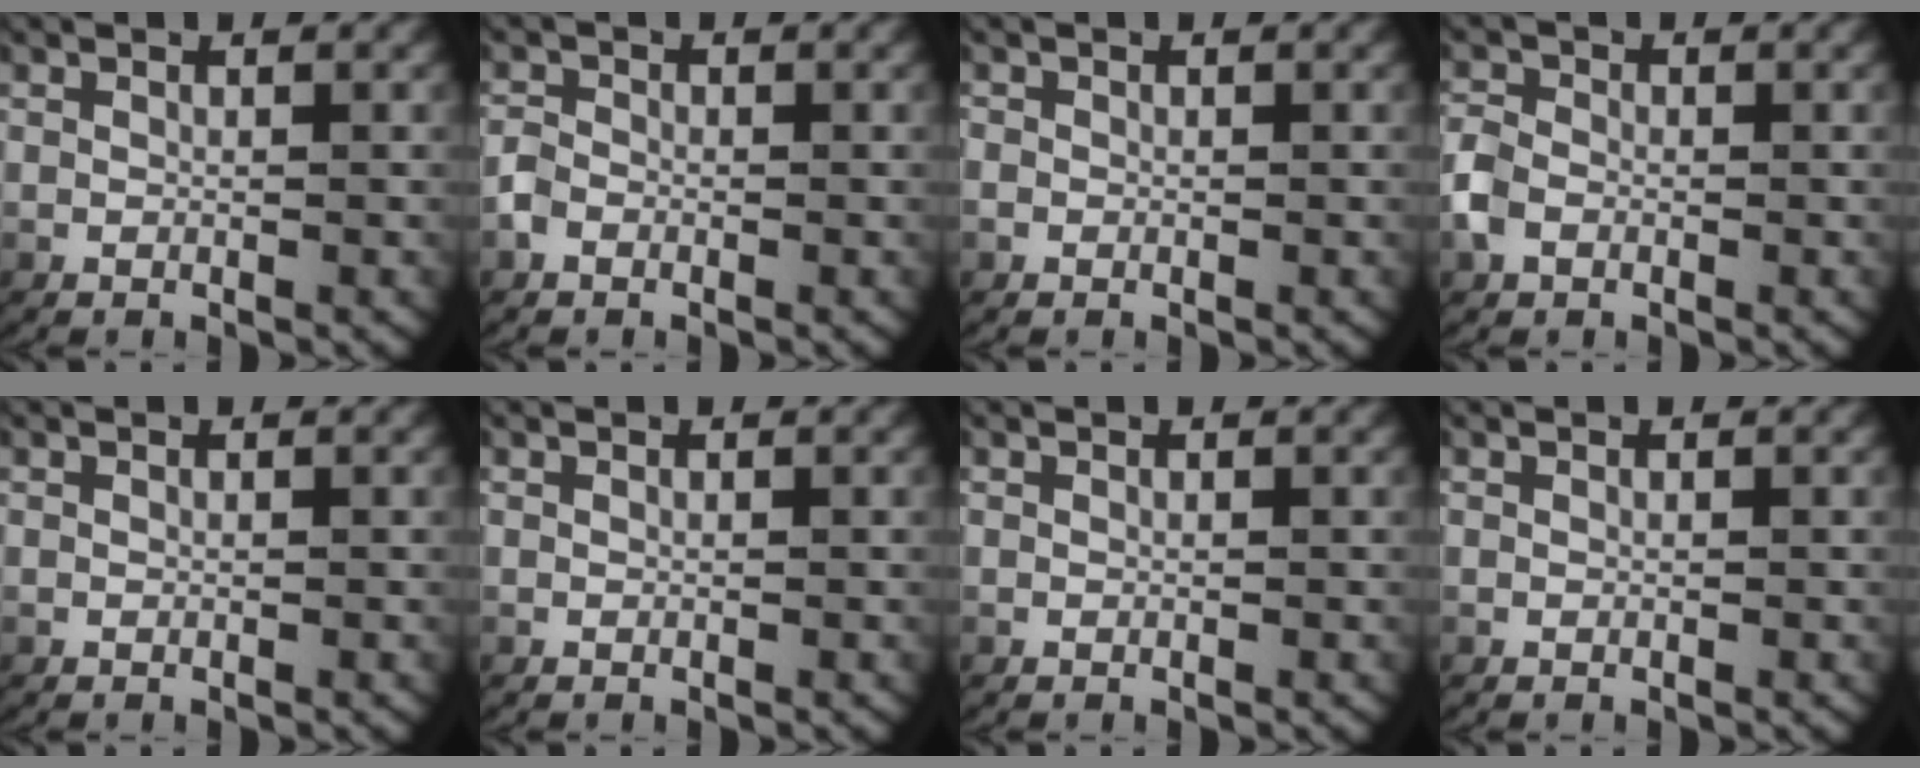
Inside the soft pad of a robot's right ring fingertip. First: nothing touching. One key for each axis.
{"total": 1.3, "fx": -0.7, "fy": 0.9, "fz": 0.5, "tx": -0.019, "ty": -0.003, "tz": -0.015}
{"total": 1.0, "fx": -0.3, "fy": 1.0, "fz": 0.2, "tx": -0.012, "ty": -0.004, "tz": -0.004}
{"total": 2.2, "fx": -0.7, "fy": 1.7, "fz": 1.1, "tx": -0.036, "ty": -0.001, "tz": -0.015}
{"total": 0.0}
{"total": 0.0}
{"total": 0.0}
{"total": 0.0}